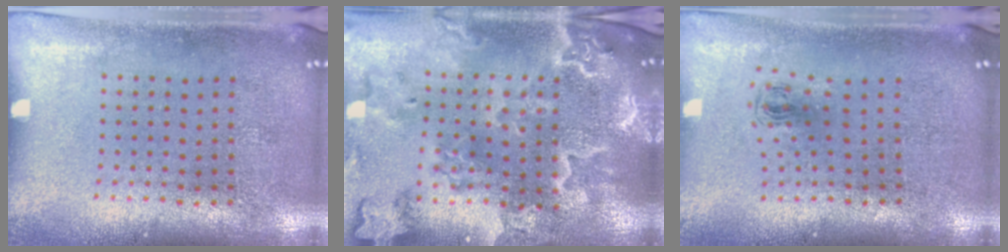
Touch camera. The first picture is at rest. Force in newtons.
{"total": 3.9, "press": 3.3, "slide": 2.1}
{"total": 0.7, "press": 0.4, "slide": 0.6}